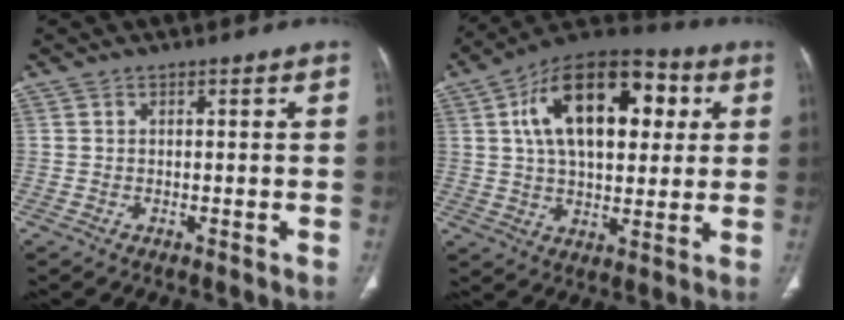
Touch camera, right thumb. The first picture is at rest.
{"total": 22.1, "force": [5.9, 12.1, 17.5], "torque": [-0.251, 0.010, 0.084]}